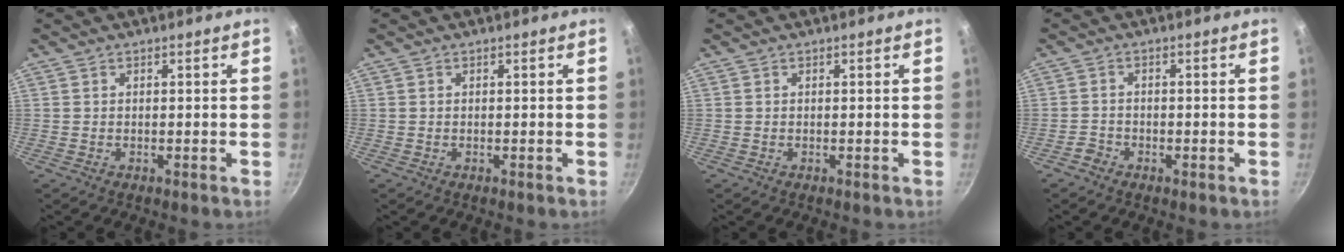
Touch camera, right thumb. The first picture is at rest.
{"total": 0.0}
{"total": 0.0}
{"total": 1.9, "force": [-1.5, 1.1, 0.3], "torque": [0.000, 0.015, -0.028]}